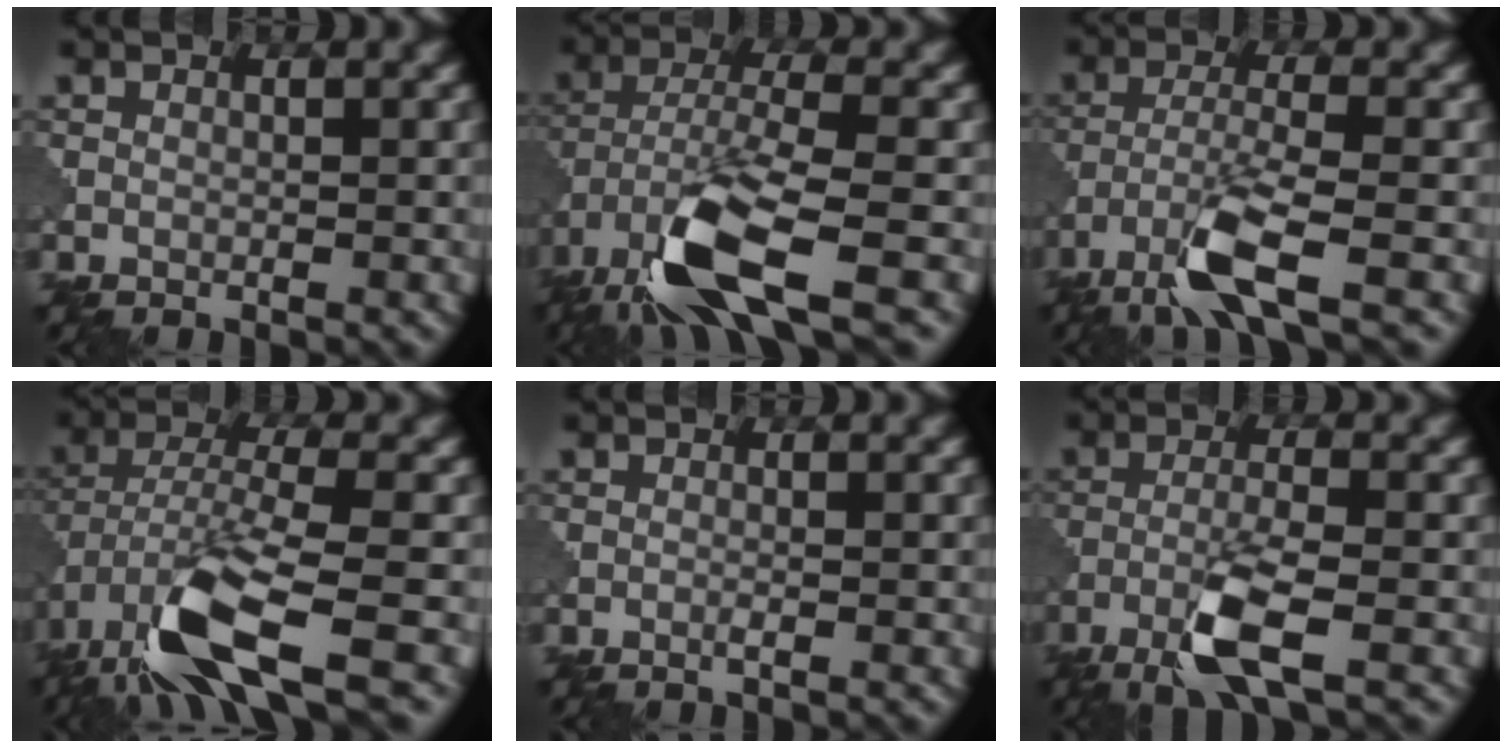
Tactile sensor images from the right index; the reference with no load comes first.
{"total": 10.7, "force": [-6.2, 3.1, 8.2], "torque": [-0.161, -0.008, -0.121]}
{"total": 6.1, "force": [-3.6, 1.0, 4.8], "torque": [-0.096, -0.004, -0.078]}
{"total": 11.1, "force": [-6.3, 3.3, 8.5], "torque": [-0.166, -0.006, -0.123]}
{"total": 0.6, "force": [-0.3, 0.0, 0.6], "torque": [-0.012, -0.001, -0.008]}
{"total": 5.6, "force": [-2.9, 0.9, 4.6], "torque": [-0.090, 0.002, -0.063]}